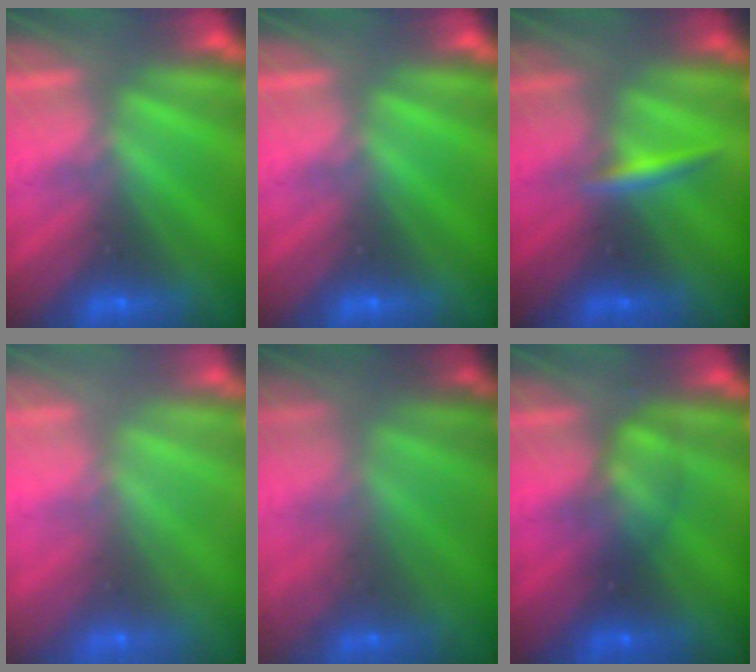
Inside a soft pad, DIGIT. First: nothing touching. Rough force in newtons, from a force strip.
{"total": 0.0}
{"total": 2.3}
{"total": 9.0}
{"total": 6.3}
{"total": 2.6}